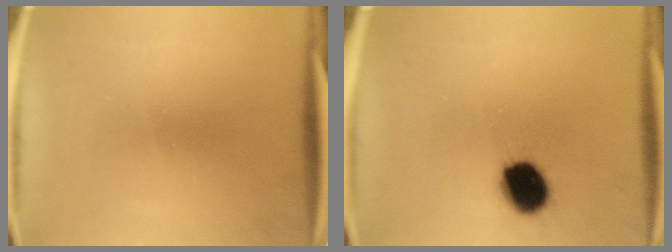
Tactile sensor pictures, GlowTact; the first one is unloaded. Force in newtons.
{"total": 10.7}